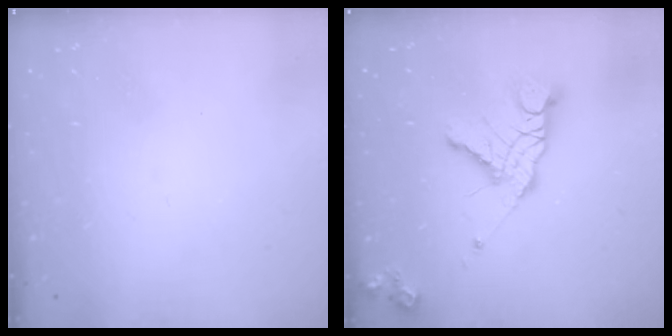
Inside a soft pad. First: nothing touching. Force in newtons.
{"total": 14.5, "press": 14.5, "slide": 1.4}